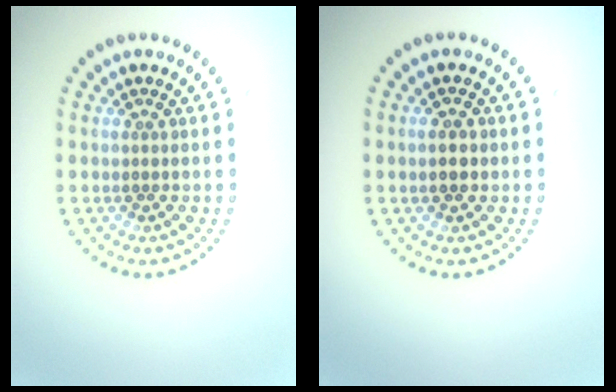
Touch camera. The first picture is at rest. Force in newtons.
{"total": 2.3, "press": 2.2, "slide": 0.1}